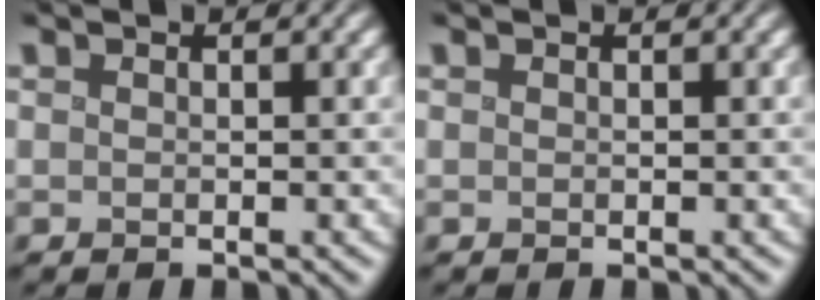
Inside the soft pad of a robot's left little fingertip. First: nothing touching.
{"total": 0.0}